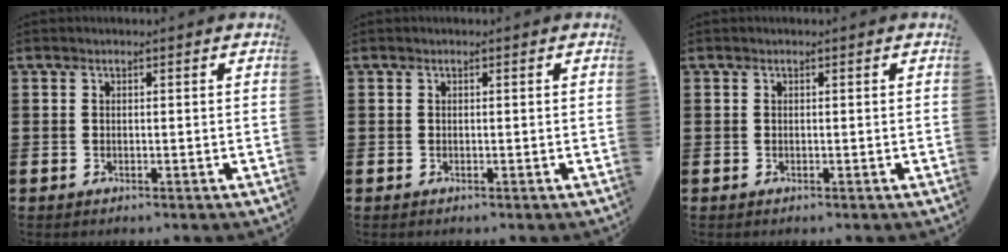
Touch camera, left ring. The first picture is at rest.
{"total": 0.0}
{"total": 0.0}